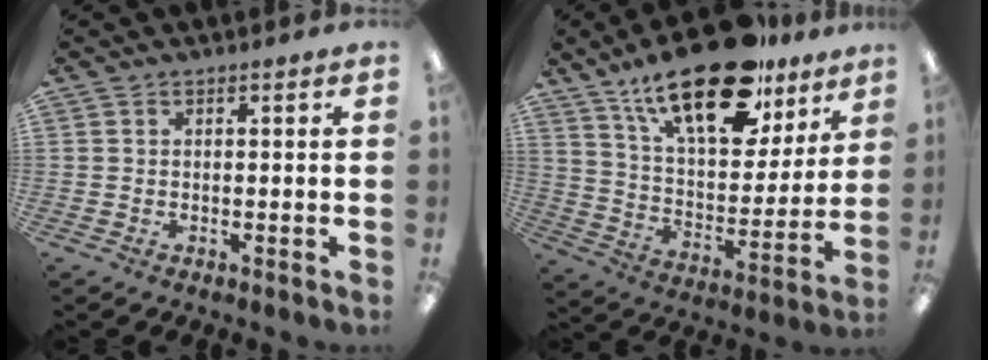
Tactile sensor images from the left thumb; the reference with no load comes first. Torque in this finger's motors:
{"motor_torque": [0.86, 0.94, 1.67, -1.10, 0.16]}